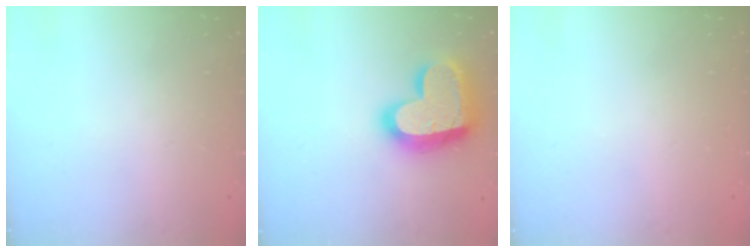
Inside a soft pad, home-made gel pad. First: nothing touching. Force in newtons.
{"total": 22.4, "press": 22.4, "slide": 1.4}
{"total": 0.0}